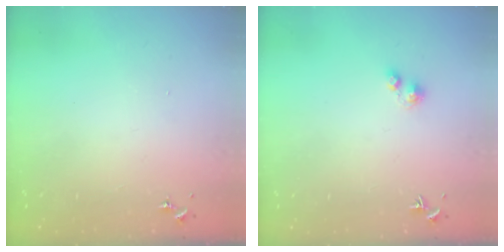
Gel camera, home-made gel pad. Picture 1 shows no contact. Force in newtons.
{"total": 2.4, "press": 2.3, "slide": 0.3}